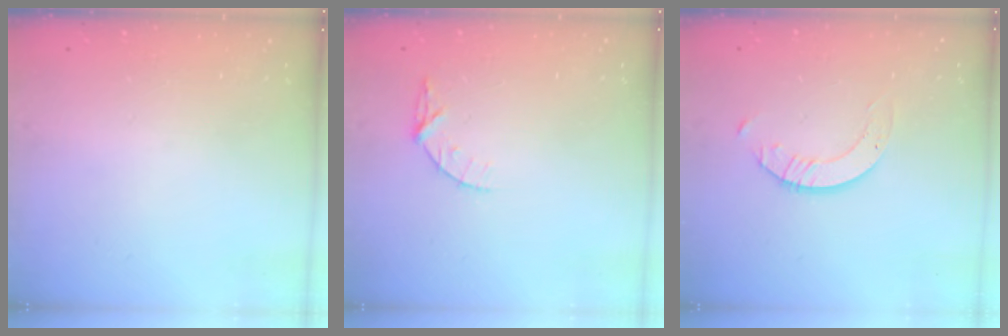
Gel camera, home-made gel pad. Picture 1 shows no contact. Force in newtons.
{"total": 4.7, "press": 4.7, "slide": 0.5}
{"total": 2.1, "press": 2.1, "slide": 0.2}